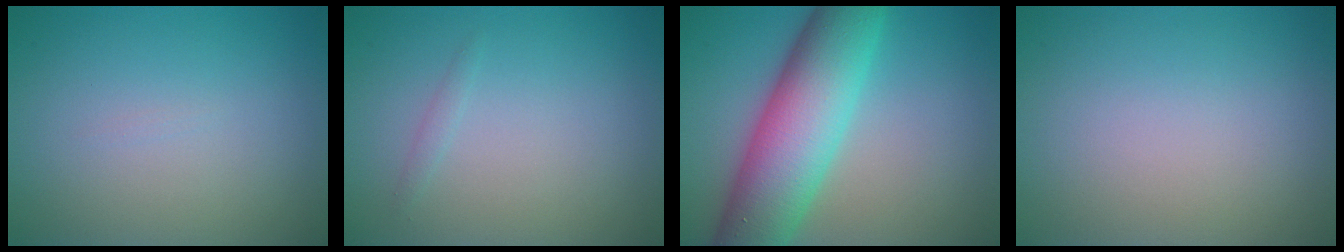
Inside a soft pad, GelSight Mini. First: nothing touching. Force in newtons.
{"total": 0.6, "press": 0.6, "slide": 0.0}
{"total": 10.6, "press": 10.5, "slide": 0.5}
{"total": 0.0}